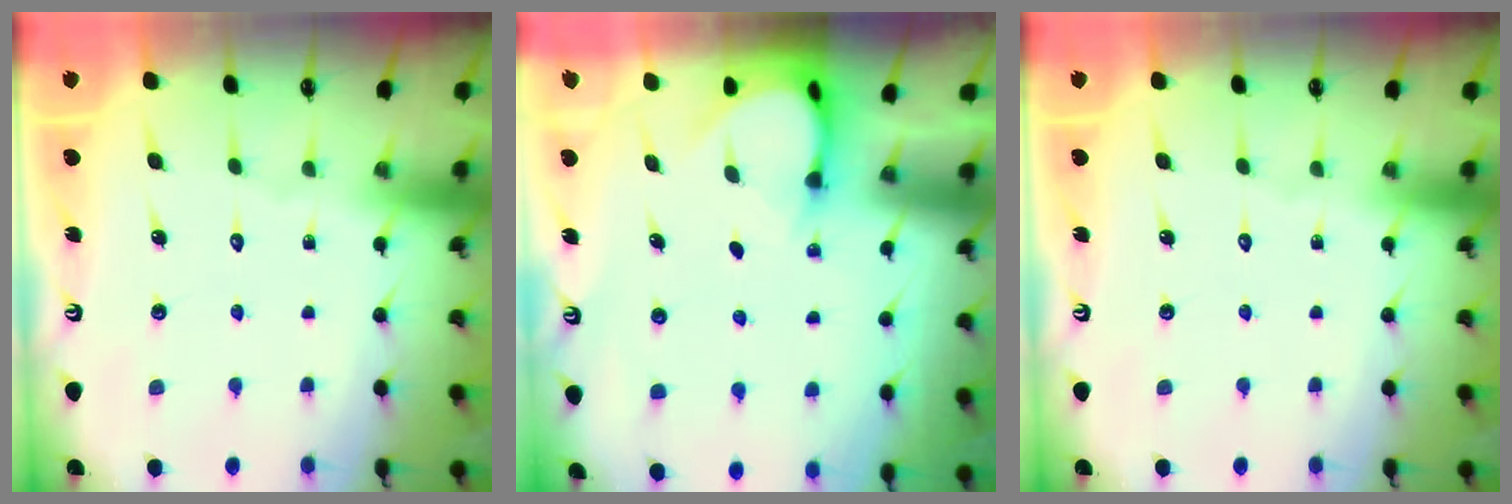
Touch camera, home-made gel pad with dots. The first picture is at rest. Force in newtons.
{"total": 3.9, "press": 3.9, "slide": 0.3}
{"total": 0.0}